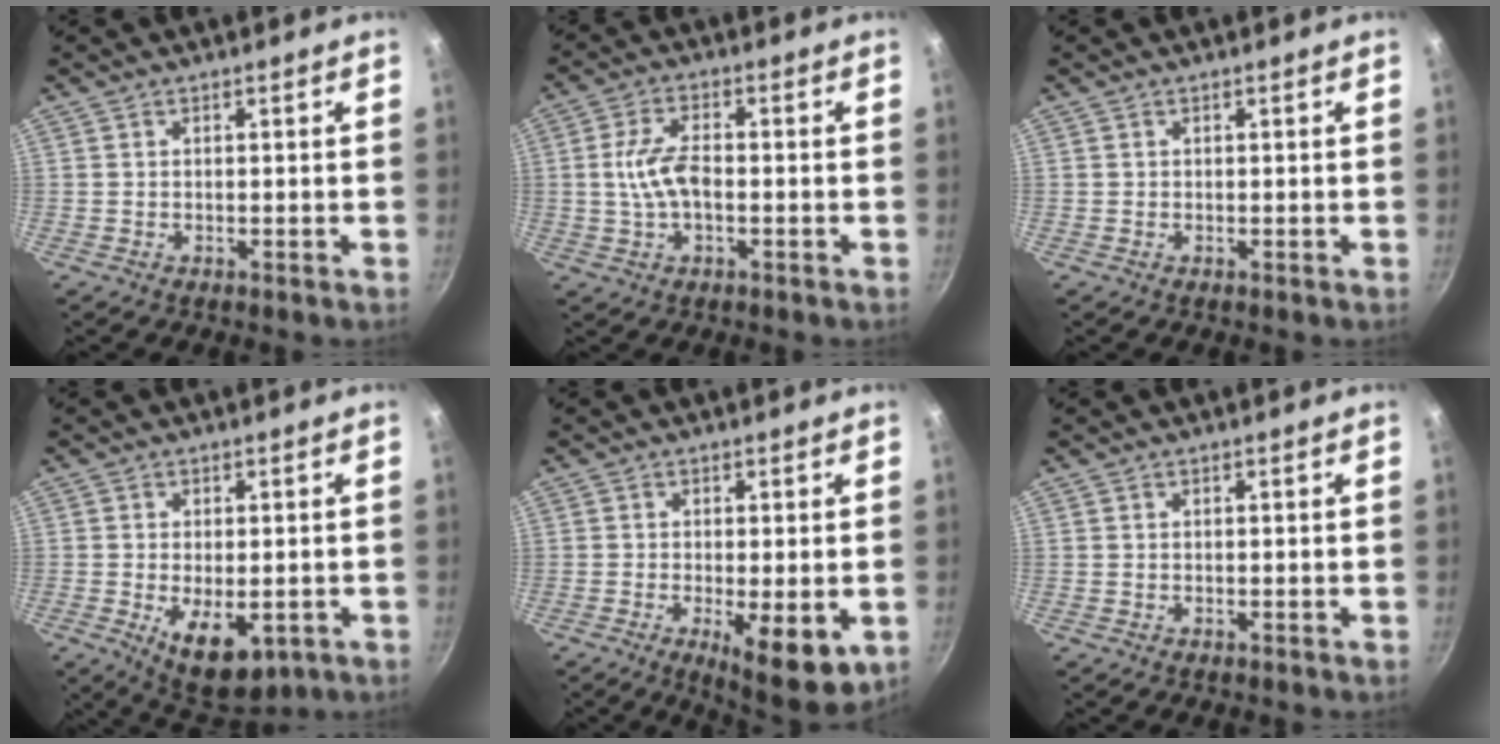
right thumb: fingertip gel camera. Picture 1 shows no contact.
{"total": 7.1, "force": [-0.4, 3.5, 6.1], "torque": [-0.129, 0.015, -0.010]}
{"total": 0.0}
{"total": 9.8, "force": [-3.0, 5.1, 7.8], "torque": [-0.110, -0.008, -0.032]}
{"total": 10.3, "force": [-3.3, 3.4, 9.1], "torque": [-0.129, -0.019, -0.043]}
{"total": 0.0}